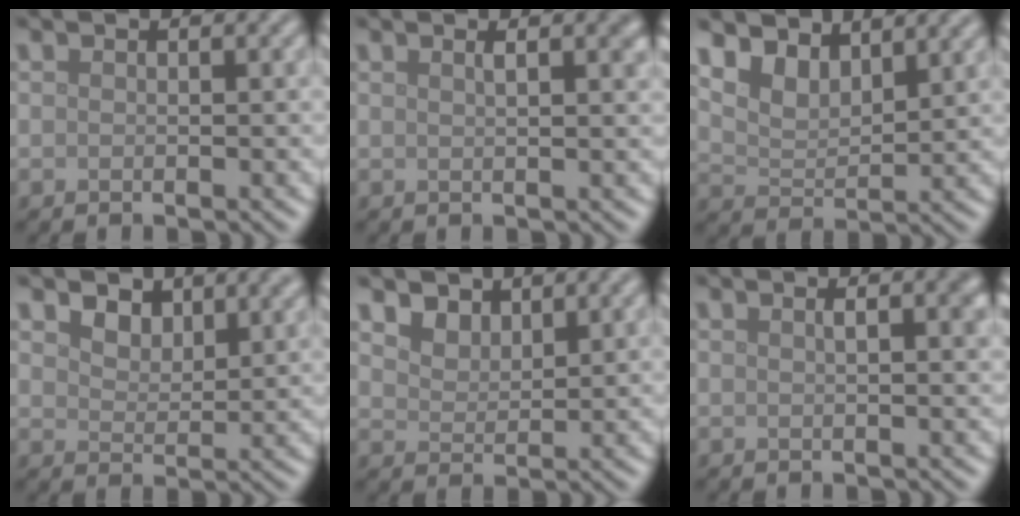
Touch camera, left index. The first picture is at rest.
{"total": 2.3, "force": [1.1, 0.8, 1.8], "torque": [-0.010, 0.010, 0.012]}
{"total": 5.9, "force": [4.7, 2.7, 2.5], "torque": [-0.070, -0.005, 0.082]}
{"total": 3.2, "force": [2.4, 1.7, 1.3], "torque": [-0.035, -0.003, 0.036]}
{"total": 3.0, "force": [2.5, 1.5, 0.9], "torque": [-0.032, -0.012, 0.055]}
{"total": 2.3, "force": [0.8, 0.8, 2.0], "torque": [-0.015, 0.009, 0.008]}